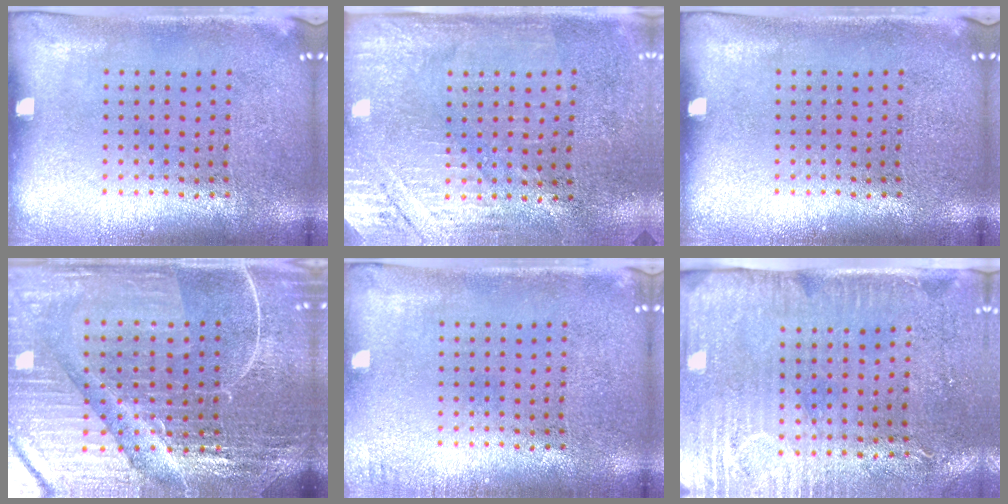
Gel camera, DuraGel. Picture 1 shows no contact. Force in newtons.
{"total": 2.8, "press": 2.6, "slide": 1.0}
{"total": 0.0}
{"total": 5.4, "press": 5.1, "slide": 1.9}
{"total": 0.9, "press": 0.9, "slide": 0.2}
{"total": 2.9, "press": 2.4, "slide": 1.6}